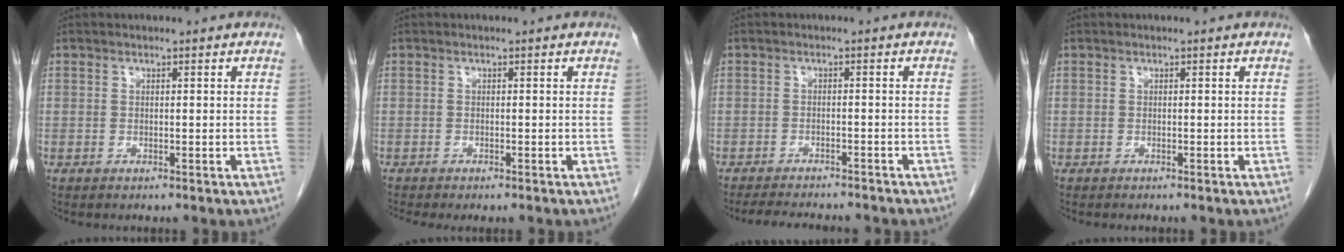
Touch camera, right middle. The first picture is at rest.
{"total": 2.0, "force": [-1.8, 0.0, 0.9], "torque": [-0.014, -0.006, -0.023]}
{"total": 9.8, "force": [-8.9, 1.8, 3.6], "torque": [-0.057, -0.009, -0.117]}
{"total": 0.6, "force": [-0.6, 0.0, 0.3], "torque": [-0.009, -0.003, -0.009]}